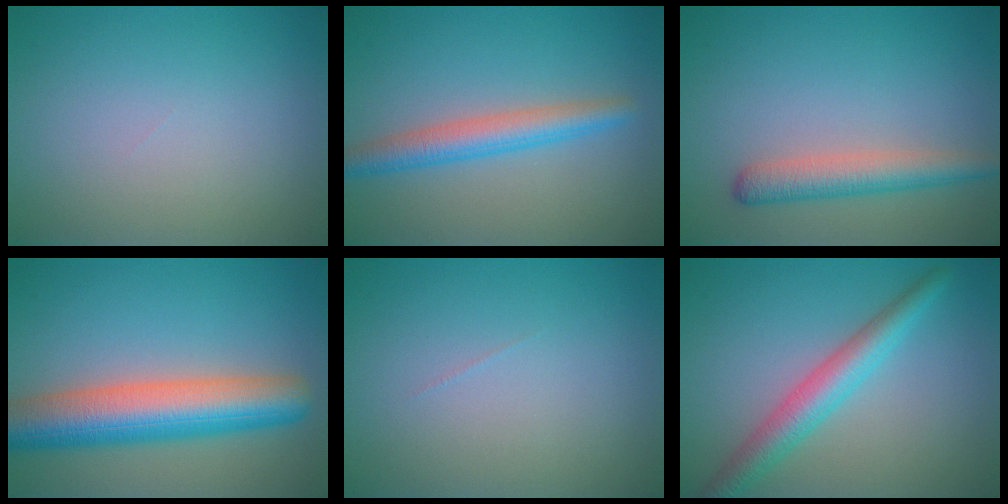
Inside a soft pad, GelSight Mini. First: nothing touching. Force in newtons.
{"total": 3.7, "press": 3.7, "slide": 0.1}
{"total": 3.4, "press": 3.4, "slide": 0.1}
{"total": 9.0, "press": 9.0, "slide": 0.3}
{"total": 0.0}
{"total": 4.2, "press": 4.2, "slide": 0.1}